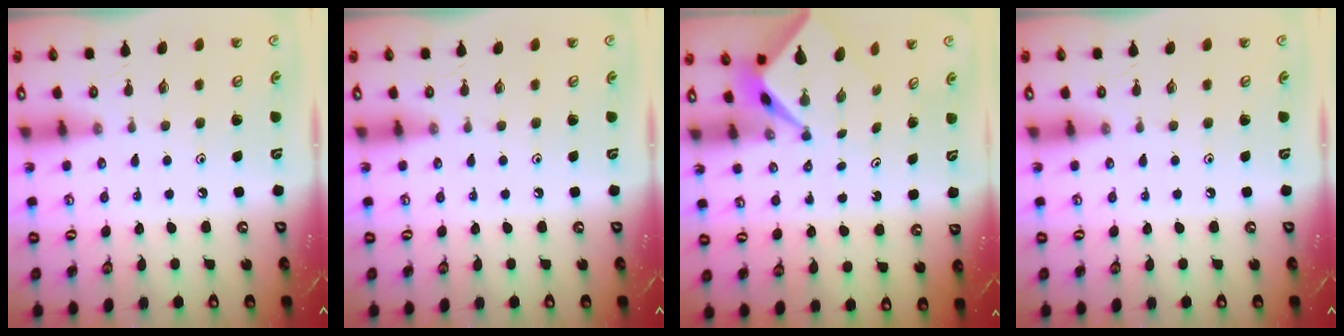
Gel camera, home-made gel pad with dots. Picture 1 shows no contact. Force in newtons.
{"total": 0.0}
{"total": 2.4, "press": 2.4, "slide": 0.1}
{"total": 0.0}